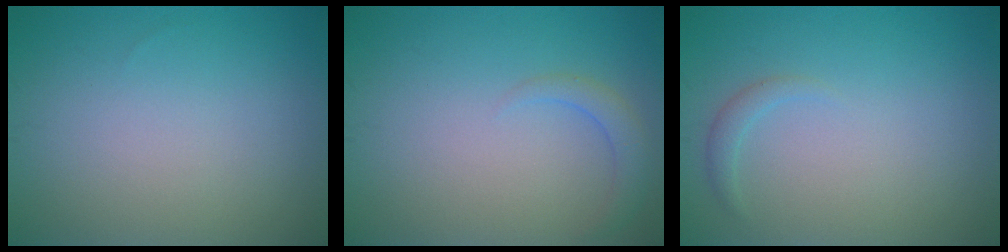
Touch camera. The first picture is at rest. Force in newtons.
{"total": 1.7, "press": 1.7, "slide": 0.3}
{"total": 1.0, "press": 1.0, "slide": 0.1}